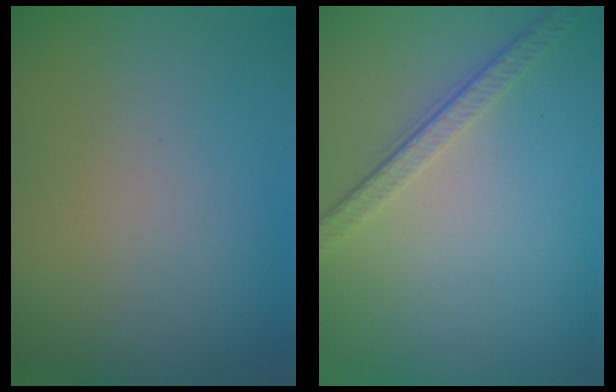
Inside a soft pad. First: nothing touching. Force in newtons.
{"total": 3.5, "press": 2.6, "slide": 2.4}